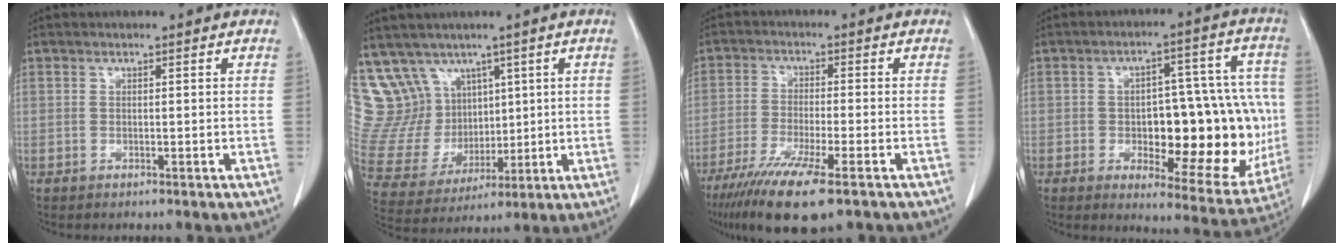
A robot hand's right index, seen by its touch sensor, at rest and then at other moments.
{"total": 14.7, "force": [8.5, 11.3, 3.8], "torque": [-0.106, 0.064, 0.201]}
{"total": 12.1, "force": [-7.8, 1.4, 9.1], "torque": [-0.161, -0.032, -0.127]}
{"total": 20.6, "force": [-2.5, 8.4, 18.7], "torque": [-0.205, 0.030, -0.010]}